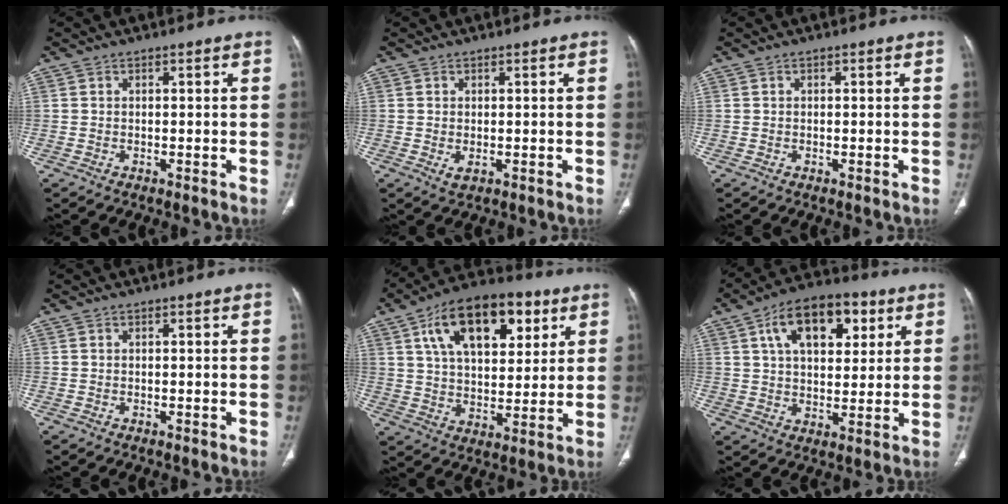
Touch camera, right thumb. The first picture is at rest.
{"total": 1.6, "force": [-0.2, 0.9, 1.3], "torque": [-0.024, -0.004, 0.003]}
{"total": 0.0}
{"total": 0.0}
{"total": 20.0, "force": [8.5, 10.9, 14.5], "torque": [-0.195, -0.009, 0.138]}
{"total": 15.7, "force": [6.2, 8.9, 11.4], "torque": [-0.144, -0.002, 0.099]}